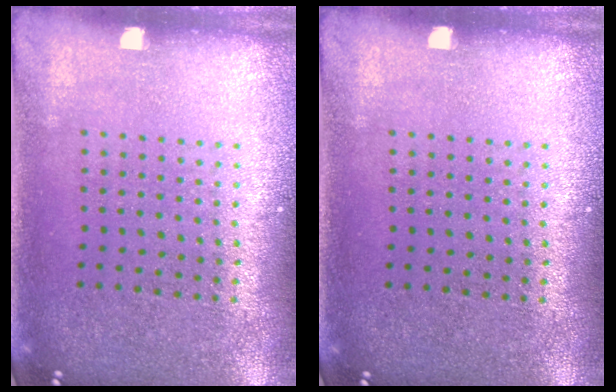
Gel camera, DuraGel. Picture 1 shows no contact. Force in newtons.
{"total": 0.0}